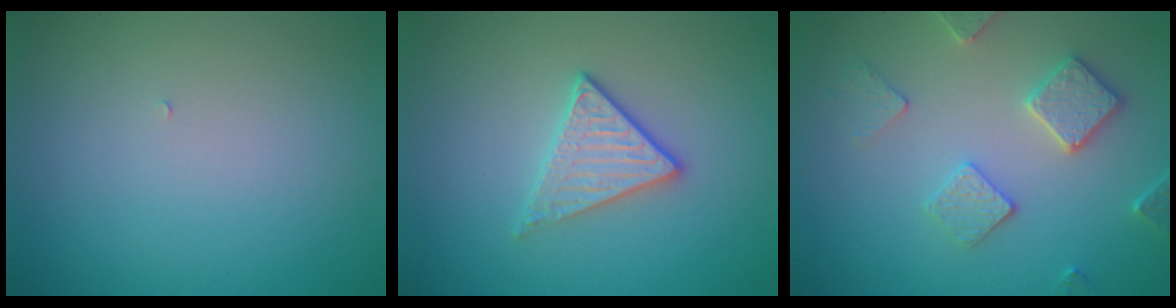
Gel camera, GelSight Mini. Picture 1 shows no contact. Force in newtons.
{"total": 2.8, "press": 2.6, "slide": 1.1}
{"total": 3.2, "press": 3.2, "slide": 0.1}